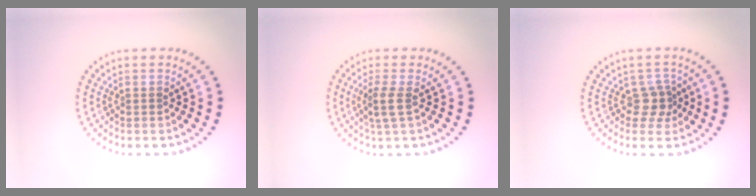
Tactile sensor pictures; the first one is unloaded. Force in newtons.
{"total": 2.0, "press": 1.7, "slide": 1.1}
{"total": 2.0, "press": 1.6, "slide": 1.2}